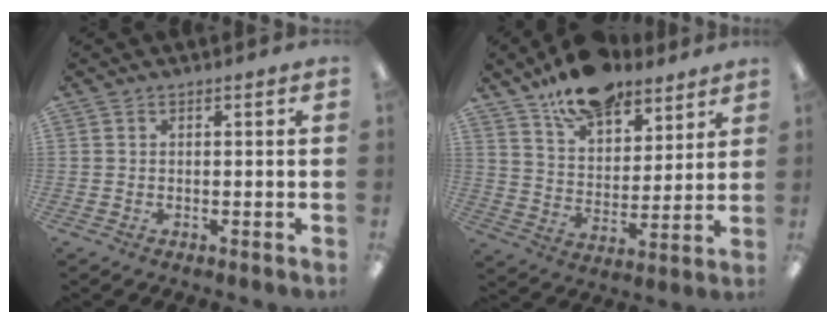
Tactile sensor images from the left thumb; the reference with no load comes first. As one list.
[{"total": 14.1, "force": [11.1, 6.6, 5.6], "torque": [-0.088, -0.065, 0.205]}]